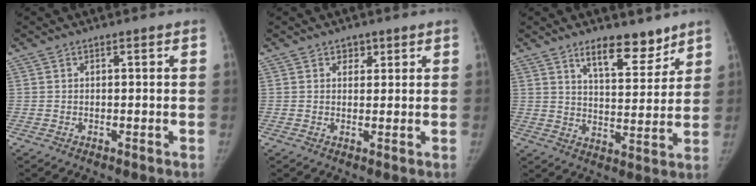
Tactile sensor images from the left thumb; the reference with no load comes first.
{"total": 2.3, "force": [1.4, 1.7, 0.7], "torque": [0.010, -0.006, 0.017]}
{"total": 10.2, "force": [7.3, 4.0, 5.7], "torque": [-0.061, -0.054, 0.121]}